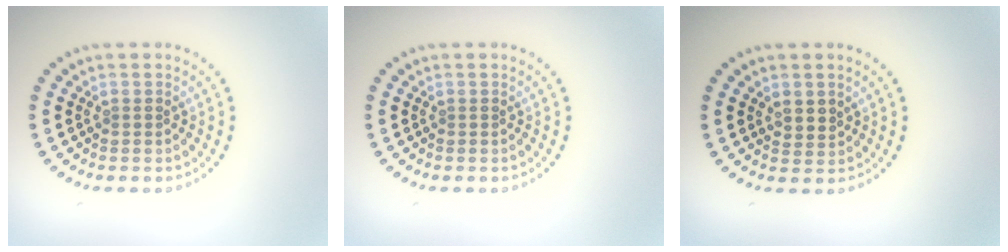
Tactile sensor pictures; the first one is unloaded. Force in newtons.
{"total": 0.0}
{"total": 1.5, "press": 1.4, "slide": 0.7}